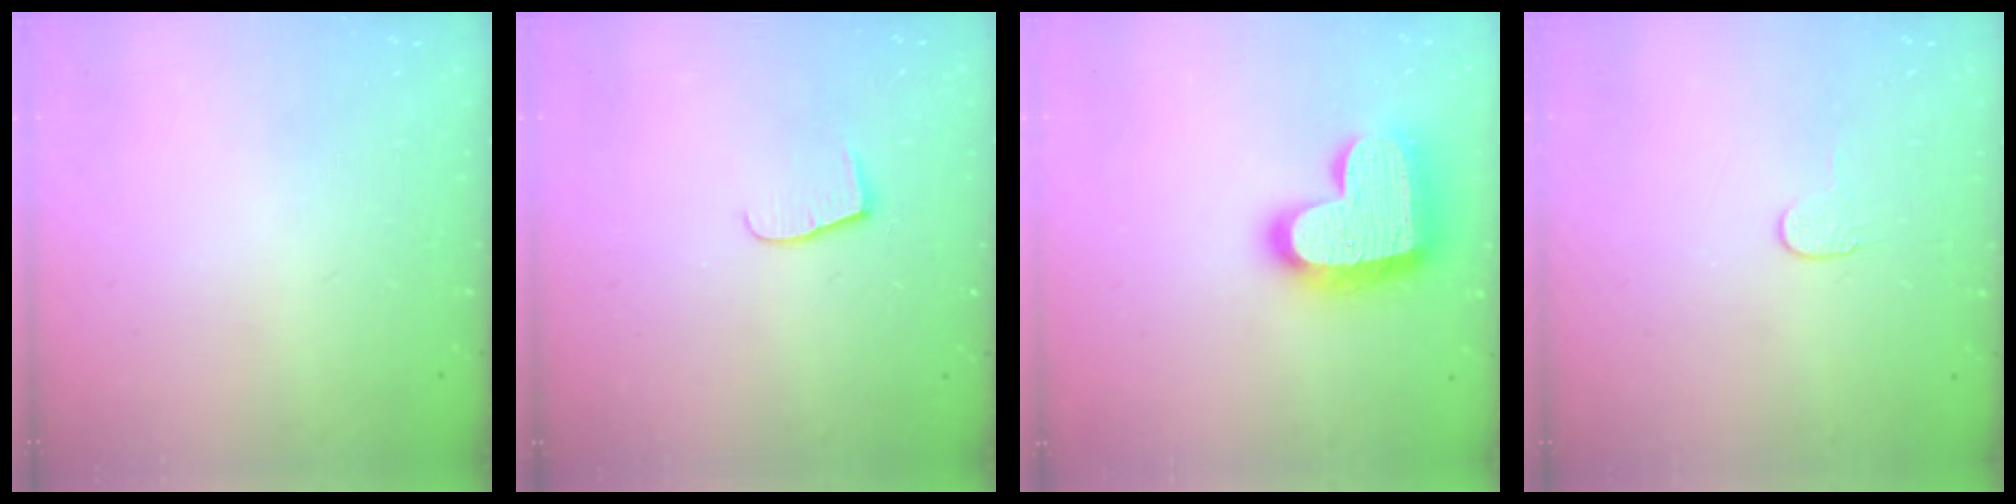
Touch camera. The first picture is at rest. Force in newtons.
{"total": 6.5, "press": 6.5, "slide": 0.7}
{"total": 20.5, "press": 20.4, "slide": 1.5}
{"total": 3.7, "press": 3.7, "slide": 0.4}